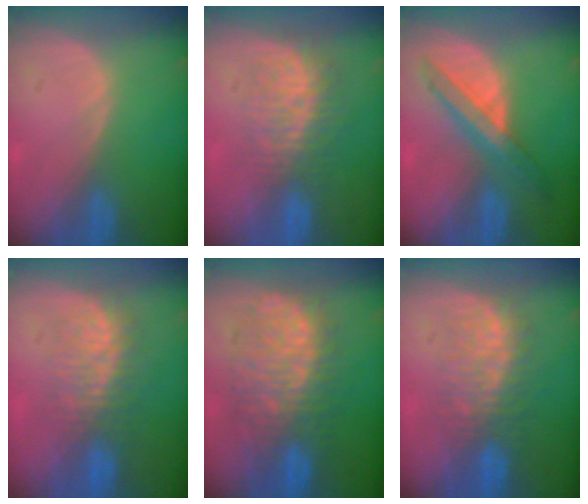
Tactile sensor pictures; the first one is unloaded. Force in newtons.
{"total": 8.6, "press": 7.4, "slide": 4.3}
{"total": 6.7, "press": 6.3, "slide": 2.2}
{"total": 7.5, "press": 7.3, "slide": 1.7}
{"total": 11.0, "press": 10.9, "slide": 1.3}
{"total": 7.8, "press": 7.6, "slide": 1.3}